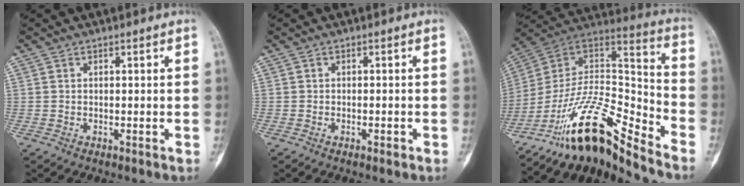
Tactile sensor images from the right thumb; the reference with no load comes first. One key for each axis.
{"total": 1.3, "fx": -0.7, "fy": 0.4, "fz": 0.9, "tx": -0.016, "ty": 0.005, "tz": -0.010}
{"total": 19.0, "fx": -15.0, "fy": 4.5, "fz": 10.8, "tx": -0.165, "ty": 0.125, "tz": -0.265}